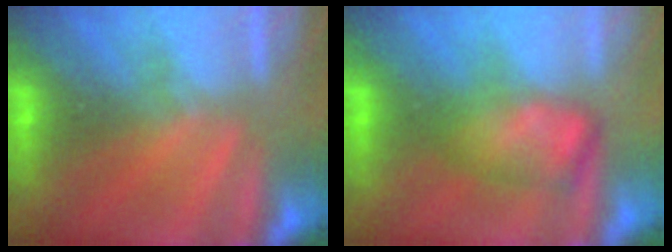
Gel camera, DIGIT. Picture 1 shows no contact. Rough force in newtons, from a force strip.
{"total": 4.7}